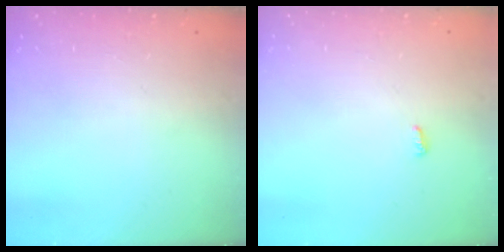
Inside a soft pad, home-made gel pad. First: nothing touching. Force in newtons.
{"total": 2.8, "press": 2.8, "slide": 0.5}